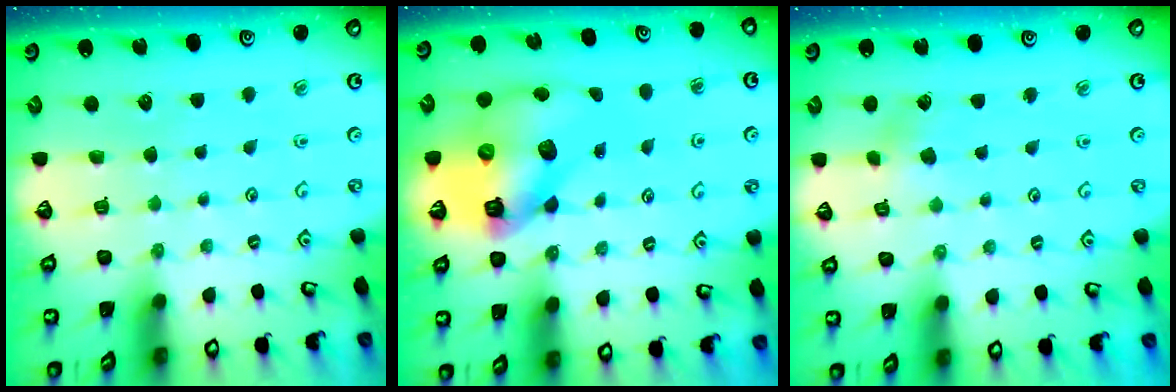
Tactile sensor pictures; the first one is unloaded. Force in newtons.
{"total": 15.9, "press": 15.8, "slide": 1.9}
{"total": 3.2, "press": 3.1, "slide": 0.5}